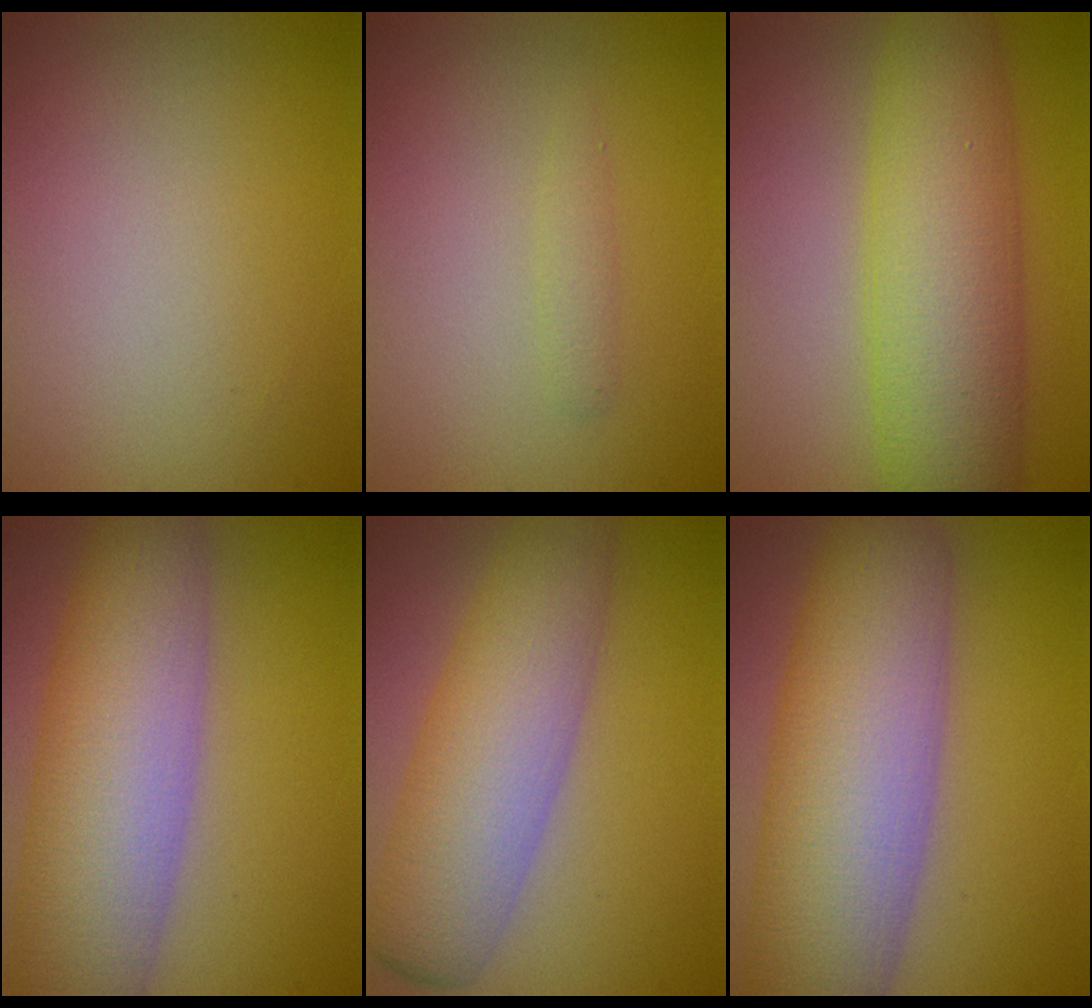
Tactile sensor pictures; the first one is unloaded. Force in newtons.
{"total": 0.9, "press": 0.9, "slide": 0.0}
{"total": 8.7, "press": 8.7, "slide": 0.2}
{"total": 10.4, "press": 10.4, "slide": 0.6}
{"total": 7.6, "press": 7.6, "slide": 0.2}
{"total": 11.9, "press": 11.9, "slide": 0.8}